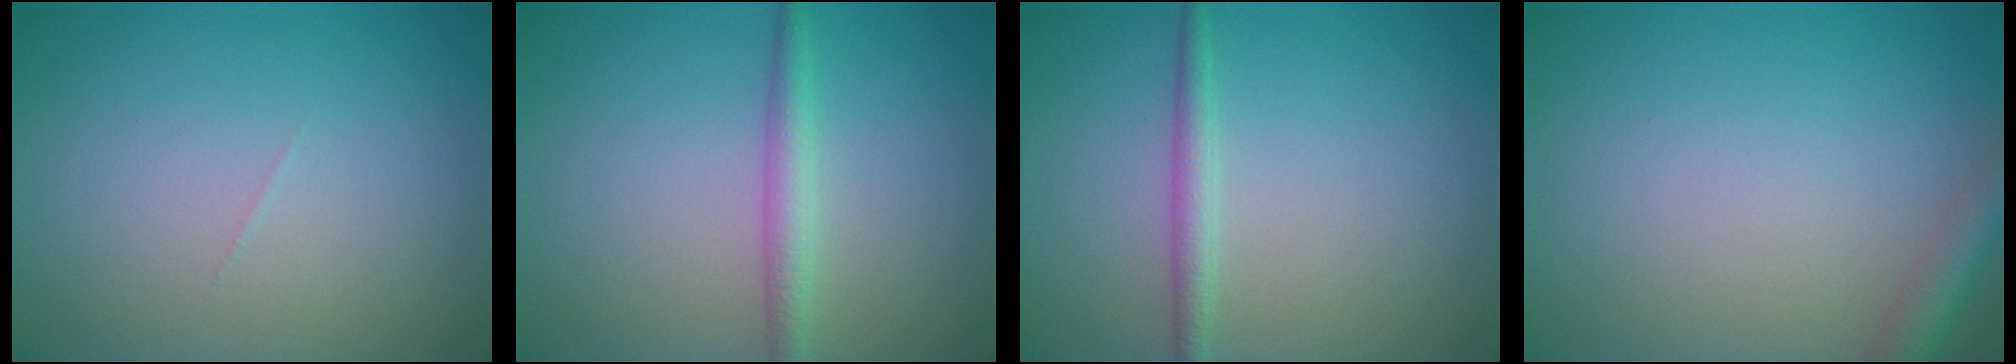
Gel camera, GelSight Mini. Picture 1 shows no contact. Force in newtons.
{"total": 2.2, "press": 2.2, "slide": 0.0}
{"total": 1.8, "press": 1.8, "slide": 0.0}
{"total": 2.7, "press": 2.7, "slide": 0.1}